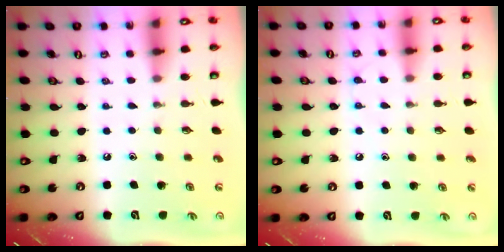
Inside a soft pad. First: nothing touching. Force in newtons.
{"total": 6.4, "press": 6.4, "slide": 0.9}